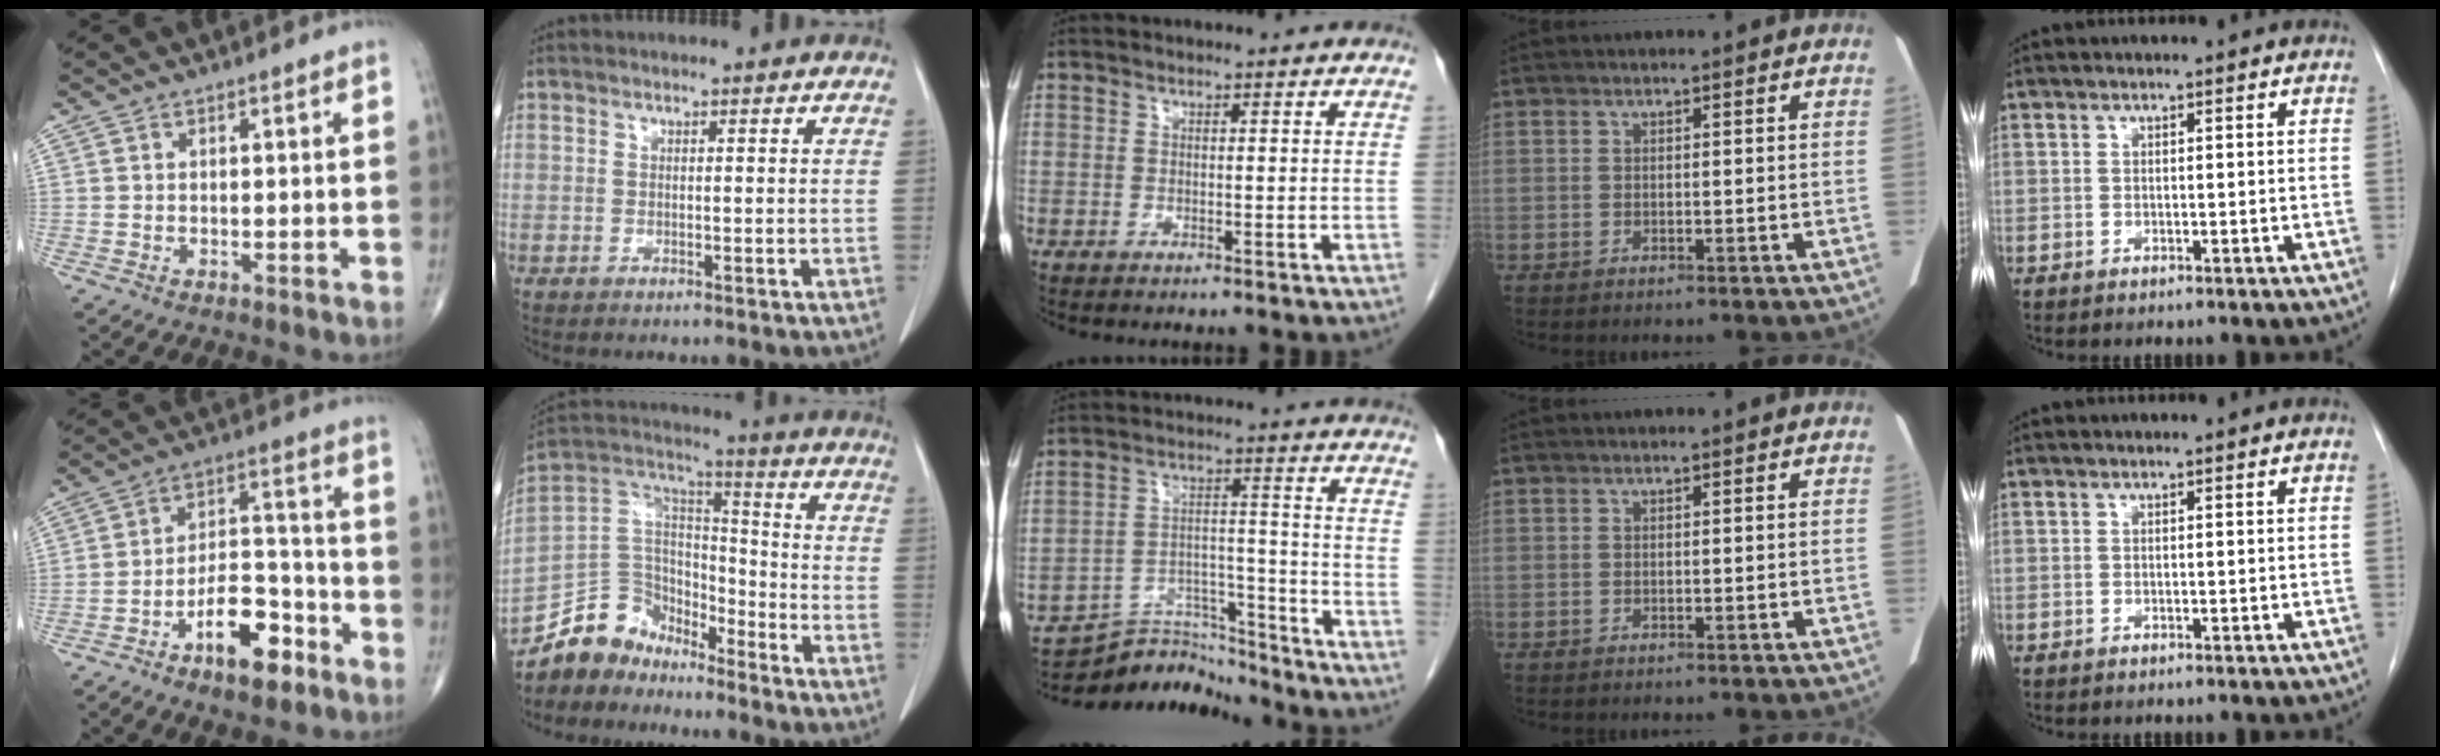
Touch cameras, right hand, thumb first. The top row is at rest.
{"thumb": {"total": 12.5, "force": [-7.0, 5.6, 8.7], "torque": [-0.123, 0.056, -0.116]}, "index": {"total": 11.2, "force": [-9.4, 5.8, 1.7], "torque": [-0.040, 0.059, -0.178]}, "middle": {"total": 9.5, "force": [-9.4, 1.4, 0.0], "torque": [0.008, 0.031, -0.164]}}